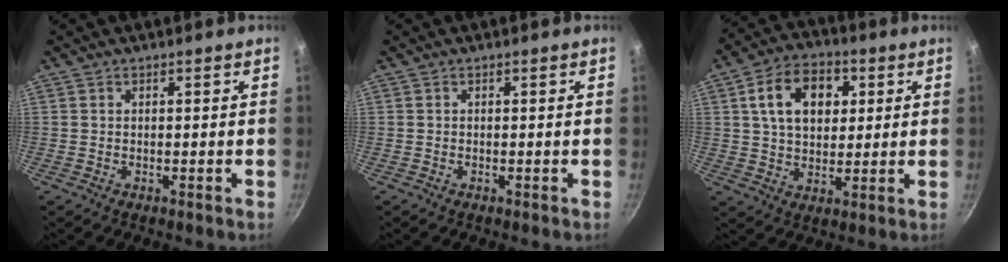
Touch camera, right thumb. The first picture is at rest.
{"total": 0.0}
{"total": 13.0, "force": [3.6, 8.9, 8.8], "torque": [-0.118, 0.004, 0.053]}